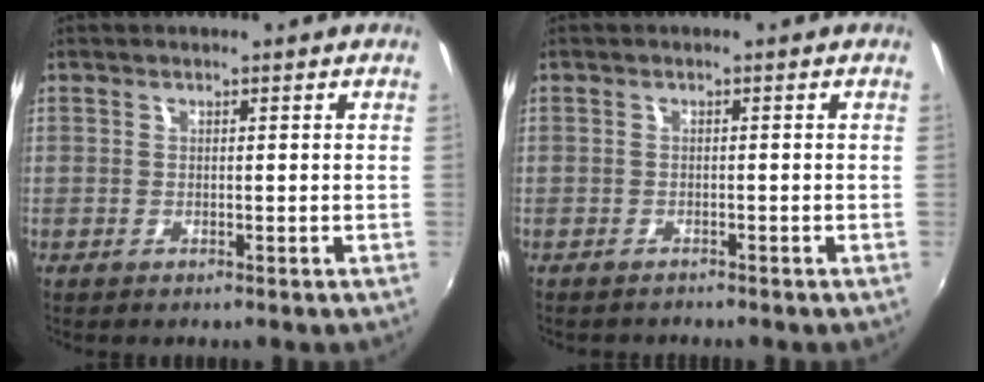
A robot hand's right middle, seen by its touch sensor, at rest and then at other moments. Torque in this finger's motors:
{"motor_torque": [-0.08, -0.07, 0.08, 0.01]}